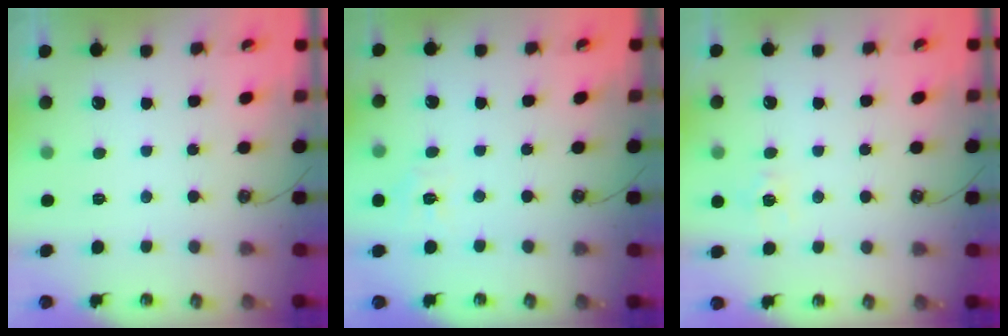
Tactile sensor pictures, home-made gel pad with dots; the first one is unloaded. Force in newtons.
{"total": 5.3, "press": 5.2, "slide": 0.5}
{"total": 5.8, "press": 5.8, "slide": 0.6}